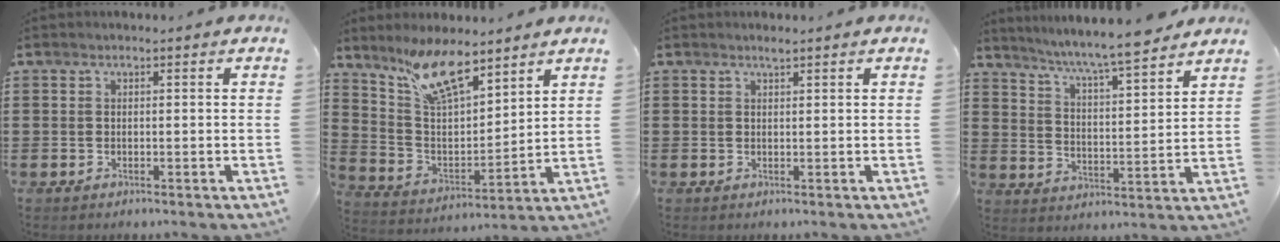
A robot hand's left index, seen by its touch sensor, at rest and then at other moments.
{"total": 9.5, "force": [7.1, 2.4, 5.8], "torque": [-0.135, -0.031, 0.128]}
{"total": 1.0, "force": [0.9, 0.1, 0.5], "torque": [-0.011, -0.001, 0.017]}
{"total": 6.3, "force": [5.9, -0.4, 2.4], "torque": [-0.071, -0.041, 0.095]}